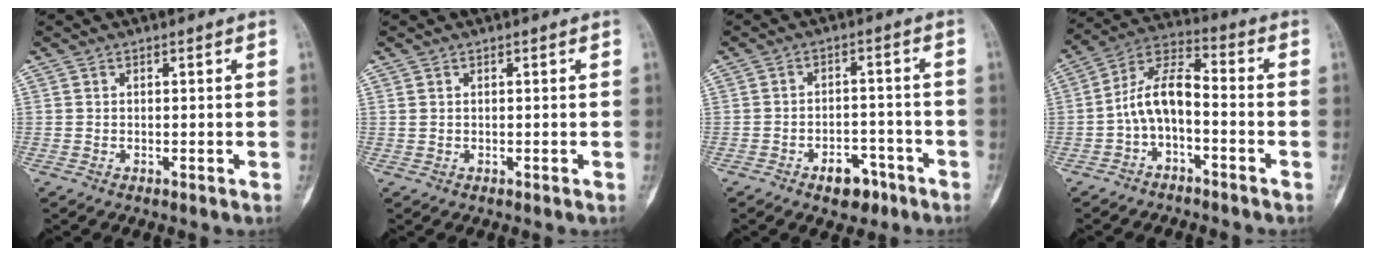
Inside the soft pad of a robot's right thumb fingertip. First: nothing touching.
{"total": 0.5, "force": [0.2, 0.4, 0.3], "torque": [-0.005, 0.005, 0.006]}
{"total": 6.0, "force": [-3.7, 3.7, 3.1], "torque": [-0.016, 0.033, -0.052]}
{"total": 9.2, "force": [-2.7, 4.5, 7.5], "torque": [-0.135, 0.056, -0.063]}